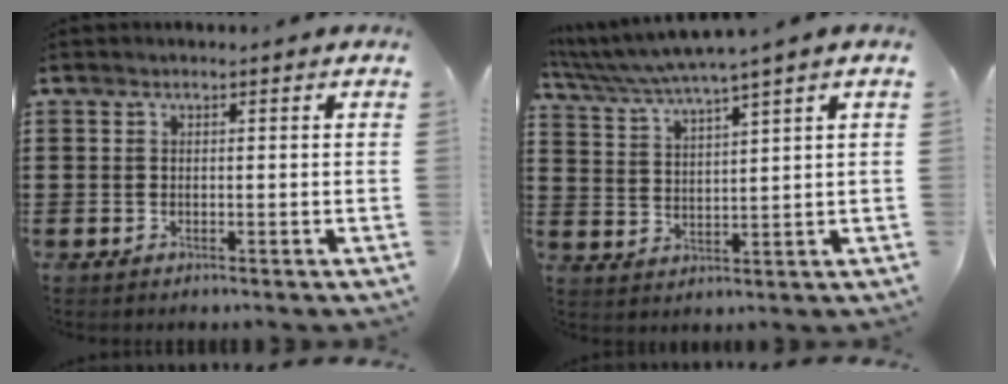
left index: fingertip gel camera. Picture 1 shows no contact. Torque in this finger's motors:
{"motor_torque": [2.06, -0.07, 0.84, 0.21]}